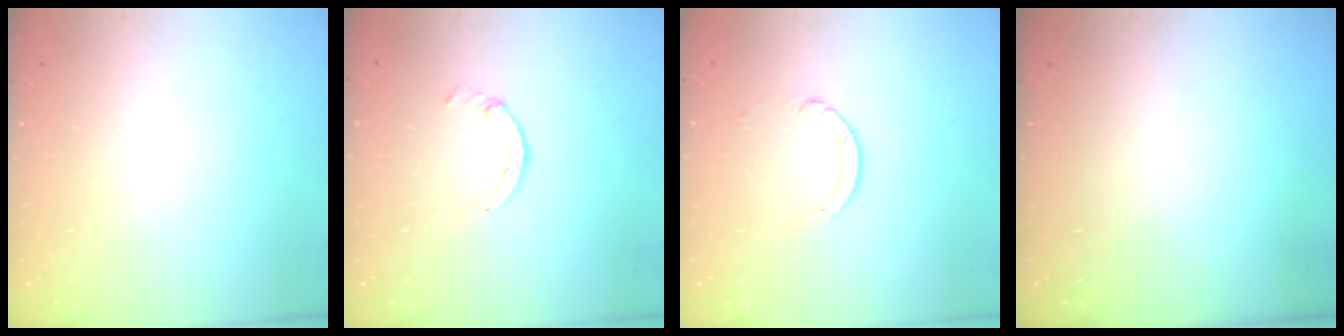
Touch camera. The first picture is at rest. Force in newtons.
{"total": 1.1, "press": 1.1, "slide": 0.2}
{"total": 2.7, "press": 2.7, "slide": 0.3}
{"total": 0.0}